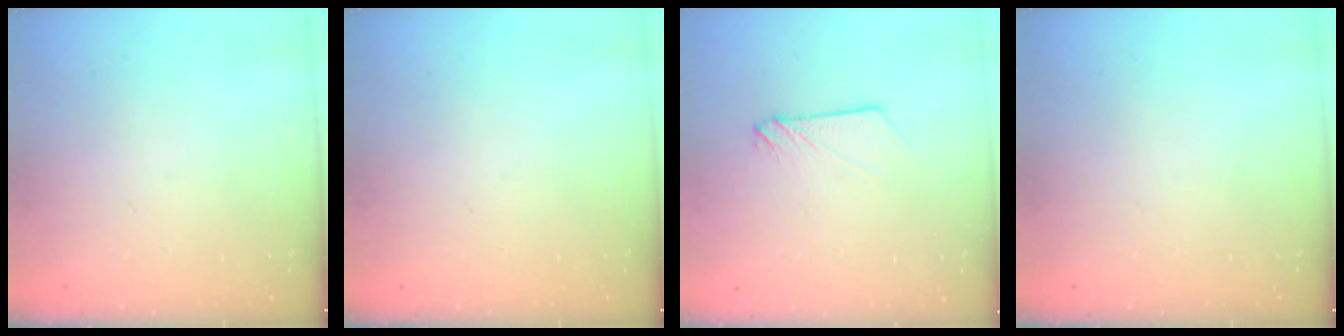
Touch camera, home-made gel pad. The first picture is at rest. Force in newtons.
{"total": 0.0}
{"total": 2.9, "press": 2.9, "slide": 0.4}
{"total": 0.0}